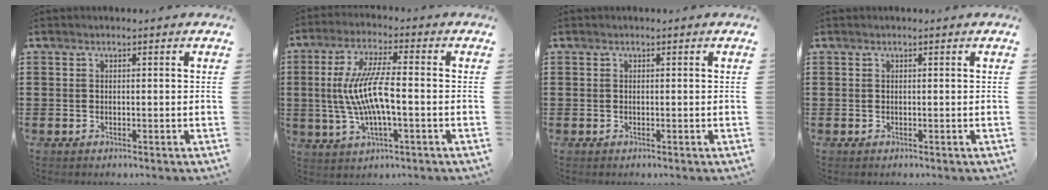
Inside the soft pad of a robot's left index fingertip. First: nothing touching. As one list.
[{"total": 10.1, "force": [-0.9, 2.4, 9.8], "torque": [-0.212, -0.008, -0.027]}, {"total": 0.0}, {"total": 0.0}]